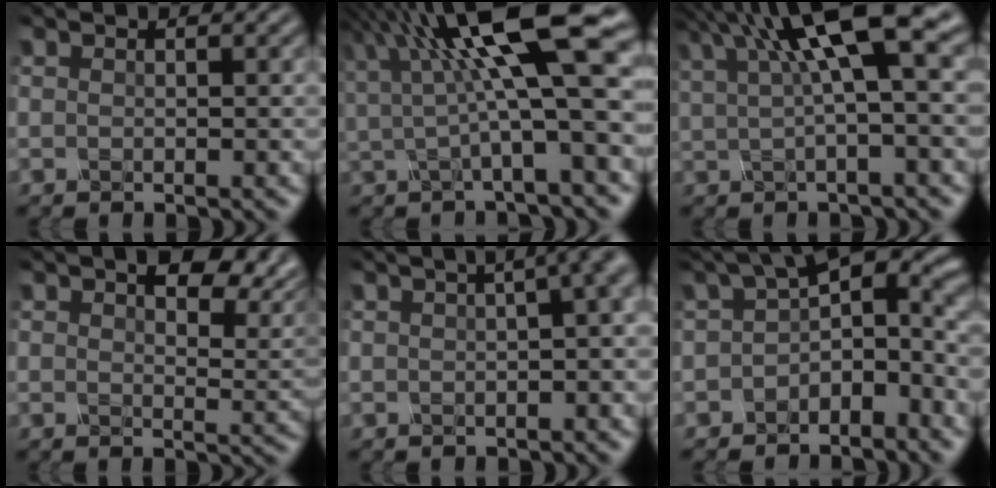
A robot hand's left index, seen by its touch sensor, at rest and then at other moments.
{"total": 12.6, "force": [3.7, 2.9, 11.7], "torque": [-0.183, 0.012, 0.060]}
{"total": 8.4, "force": [3.3, 1.9, 7.5], "torque": [-0.121, 0.019, 0.052]}
{"total": 7.4, "force": [4.2, 3.3, 5.1], "torque": [-0.068, 0.004, 0.063]}
{"total": 14.5, "force": [4.4, 7.4, 11.7], "torque": [-0.050, 0.070, 0.027]}
{"total": 6.9, "force": [-0.8, 3.8, 5.7], "torque": [-0.069, 0.018, -0.031]}